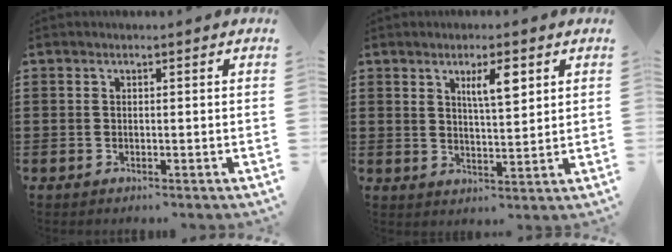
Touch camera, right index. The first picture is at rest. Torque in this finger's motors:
{"motor_torque": [0.11, -0.06, 0.33, 0.07]}